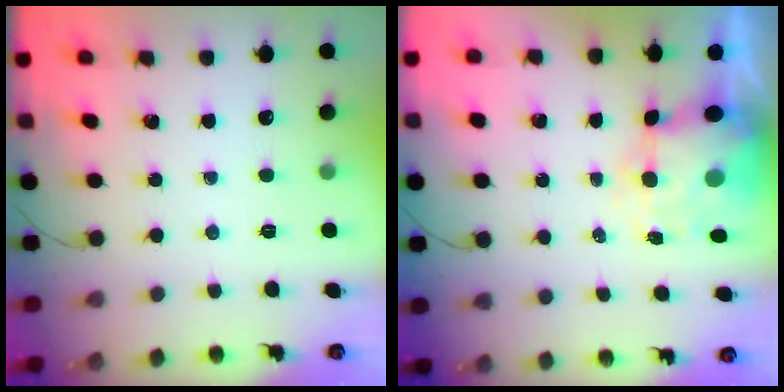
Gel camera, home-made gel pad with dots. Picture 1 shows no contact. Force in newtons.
{"total": 8.2, "press": 8.0, "slide": 1.9}